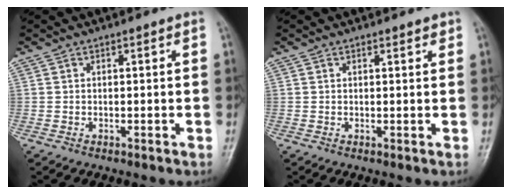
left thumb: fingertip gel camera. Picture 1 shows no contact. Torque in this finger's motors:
{"motor_torque": [-0.16, -0.15, -0.02, -0.05, 0.04]}